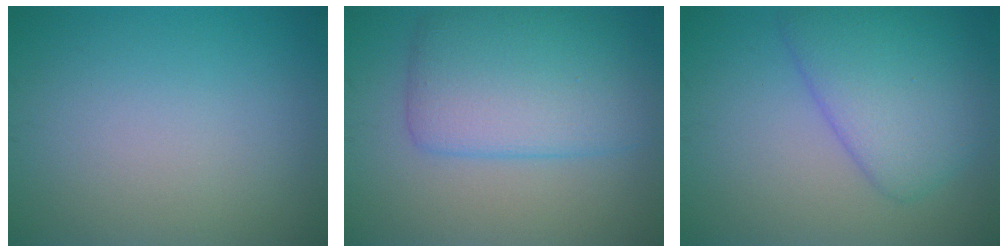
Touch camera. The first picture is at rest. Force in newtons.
{"total": 6.8, "press": 6.8, "slide": 0.0}
{"total": 5.8, "press": 5.8, "slide": 0.4}